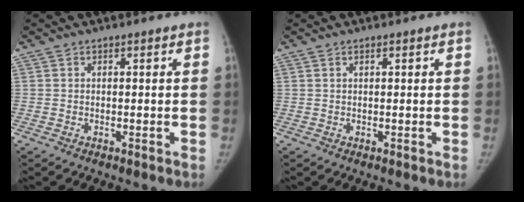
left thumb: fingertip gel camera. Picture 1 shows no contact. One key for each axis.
{"total": 0.0}